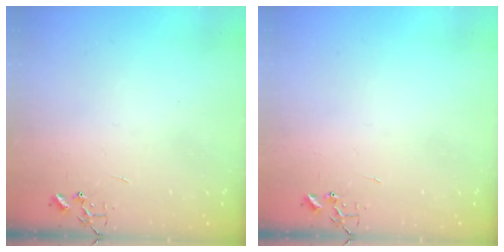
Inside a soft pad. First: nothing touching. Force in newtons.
{"total": 0.0}